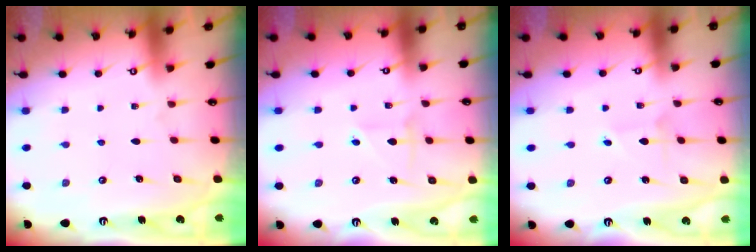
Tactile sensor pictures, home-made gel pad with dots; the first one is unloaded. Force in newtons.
{"total": 3.3, "press": 3.3, "slide": 0.3}
{"total": 1.2, "press": 1.2, "slide": 0.1}